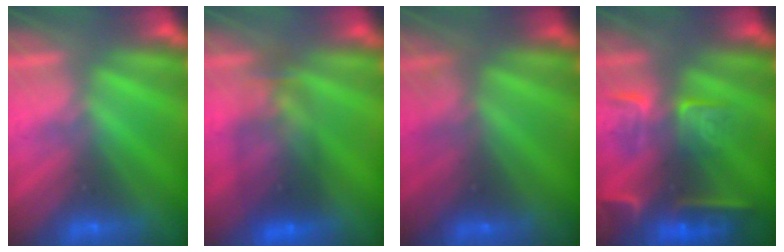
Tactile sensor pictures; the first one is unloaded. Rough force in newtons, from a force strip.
{"total": 7.1}
{"total": 2.5}
{"total": 6.0}